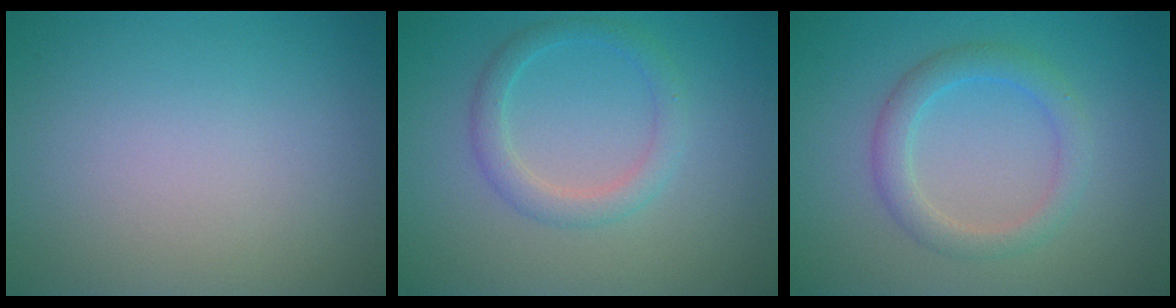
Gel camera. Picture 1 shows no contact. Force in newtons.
{"total": 2.4, "press": 2.4, "slide": 0.1}
{"total": 2.9, "press": 2.9, "slide": 0.3}